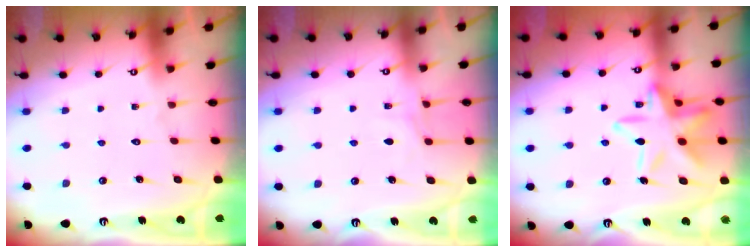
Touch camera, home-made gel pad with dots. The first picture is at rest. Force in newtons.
{"total": 5.3, "press": 5.3, "slide": 0.6}
{"total": 16.7, "press": 16.7, "slide": 1.3}